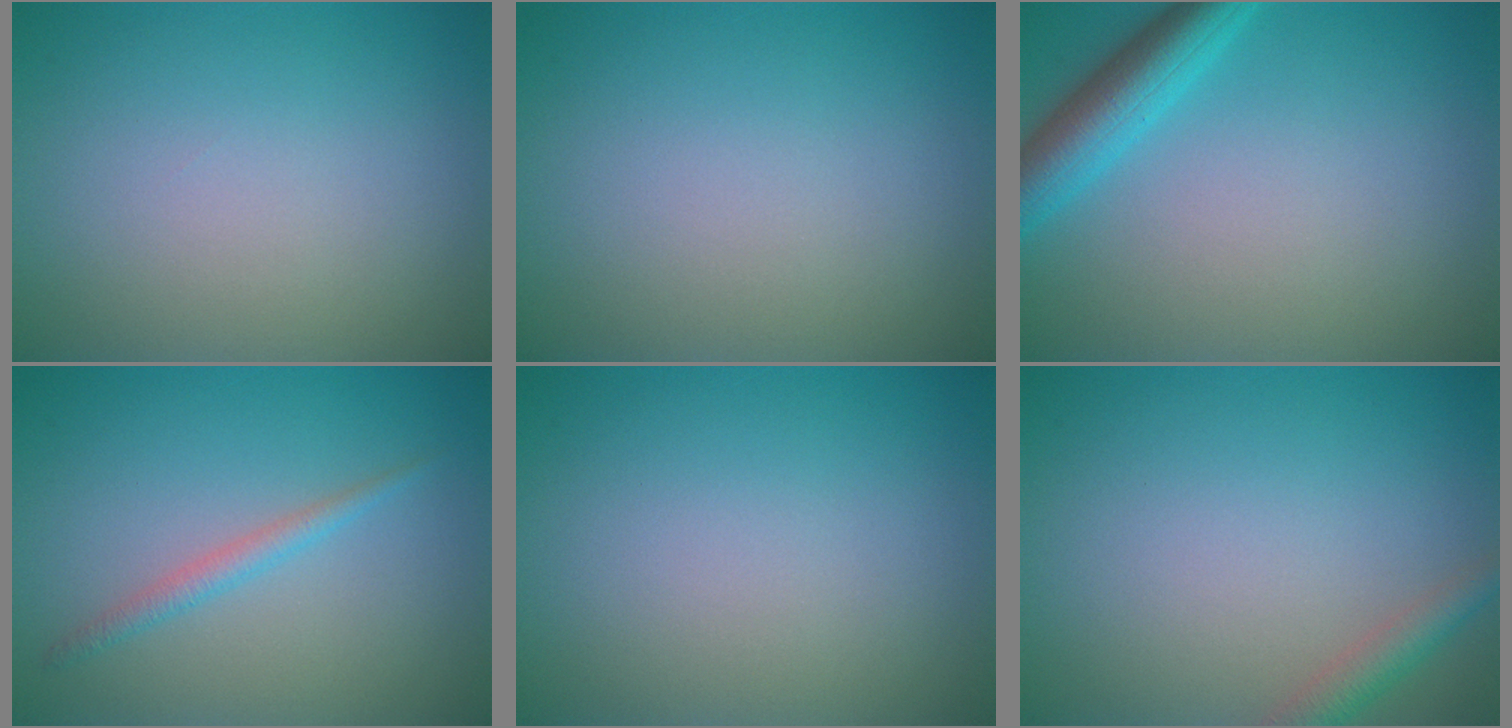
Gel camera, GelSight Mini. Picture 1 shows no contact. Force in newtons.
{"total": 0.0}
{"total": 4.5, "press": 4.5, "slide": 0.2}
{"total": 1.5, "press": 1.4, "slide": 0.1}
{"total": 0.0}
{"total": 2.1, "press": 2.1, "slide": 0.1}